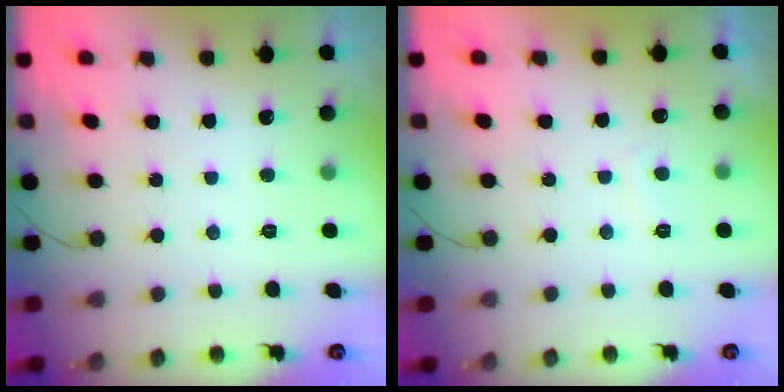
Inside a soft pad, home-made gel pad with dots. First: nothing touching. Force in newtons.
{"total": 0.7, "press": 0.5, "slide": 0.5}